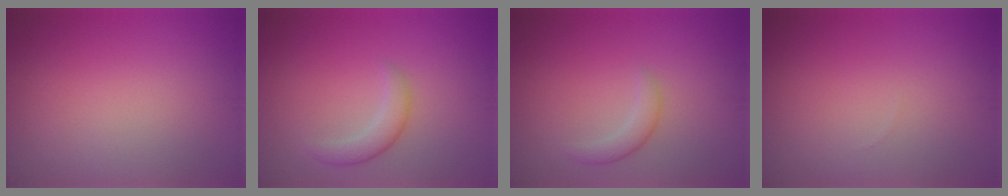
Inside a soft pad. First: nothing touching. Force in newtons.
{"total": 2.2, "press": 2.2, "slide": 0.1}
{"total": 1.7, "press": 1.7, "slide": 0.1}
{"total": 0.0}